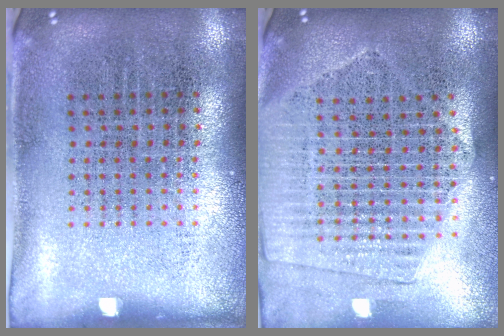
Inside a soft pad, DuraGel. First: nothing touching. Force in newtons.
{"total": 2.2, "press": 2.0, "slide": 1.0}